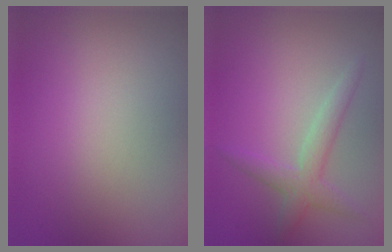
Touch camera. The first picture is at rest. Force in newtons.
{"total": 2.5, "press": 2.5, "slide": 0.1}